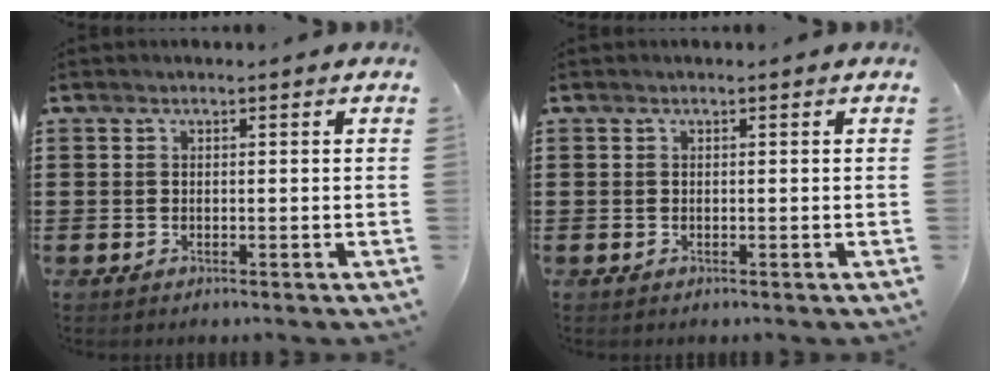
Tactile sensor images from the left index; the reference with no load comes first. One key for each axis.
{"total": 0.0}